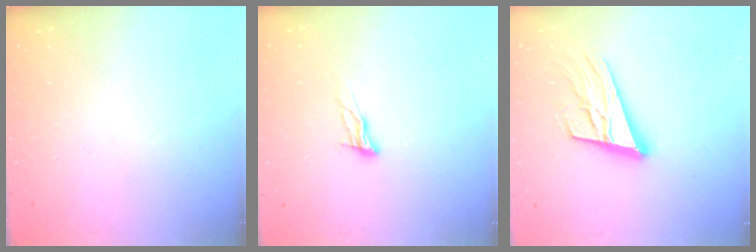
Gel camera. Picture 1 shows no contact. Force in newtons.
{"total": 8.7, "press": 8.4, "slide": 2.4}
{"total": 18.2, "press": 17.7, "slide": 4.2}